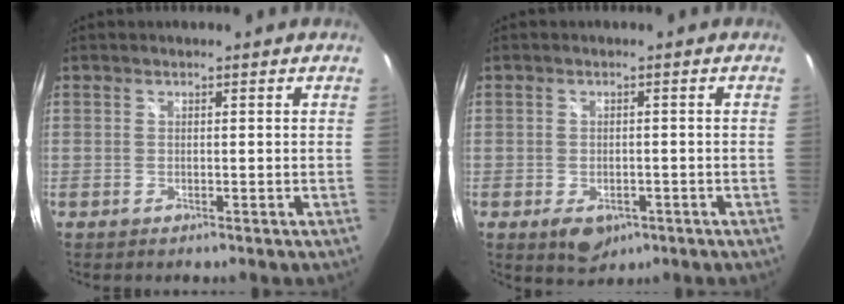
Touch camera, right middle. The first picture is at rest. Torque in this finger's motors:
{"motor_torque": [0.54, -0.36, 0.05, 0.01]}